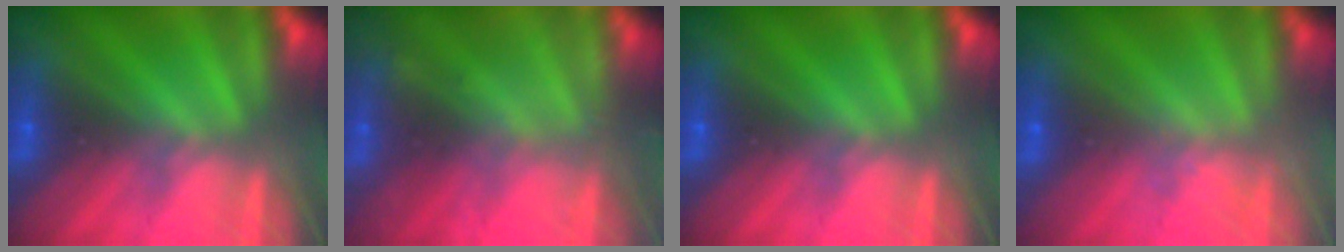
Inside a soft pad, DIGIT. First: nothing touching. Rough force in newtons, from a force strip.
{"total": 2.2}
{"total": 0.0}
{"total": 1.7}